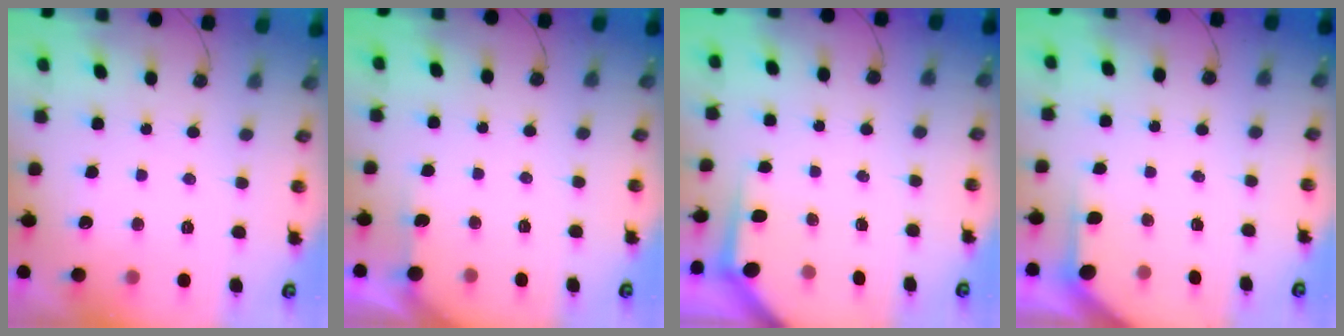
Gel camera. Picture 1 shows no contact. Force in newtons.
{"total": 2.9, "press": 2.9, "slide": 0.4}
{"total": 3.7, "press": 3.7, "slide": 0.4}
{"total": 2.3, "press": 2.3, "slide": 0.3}